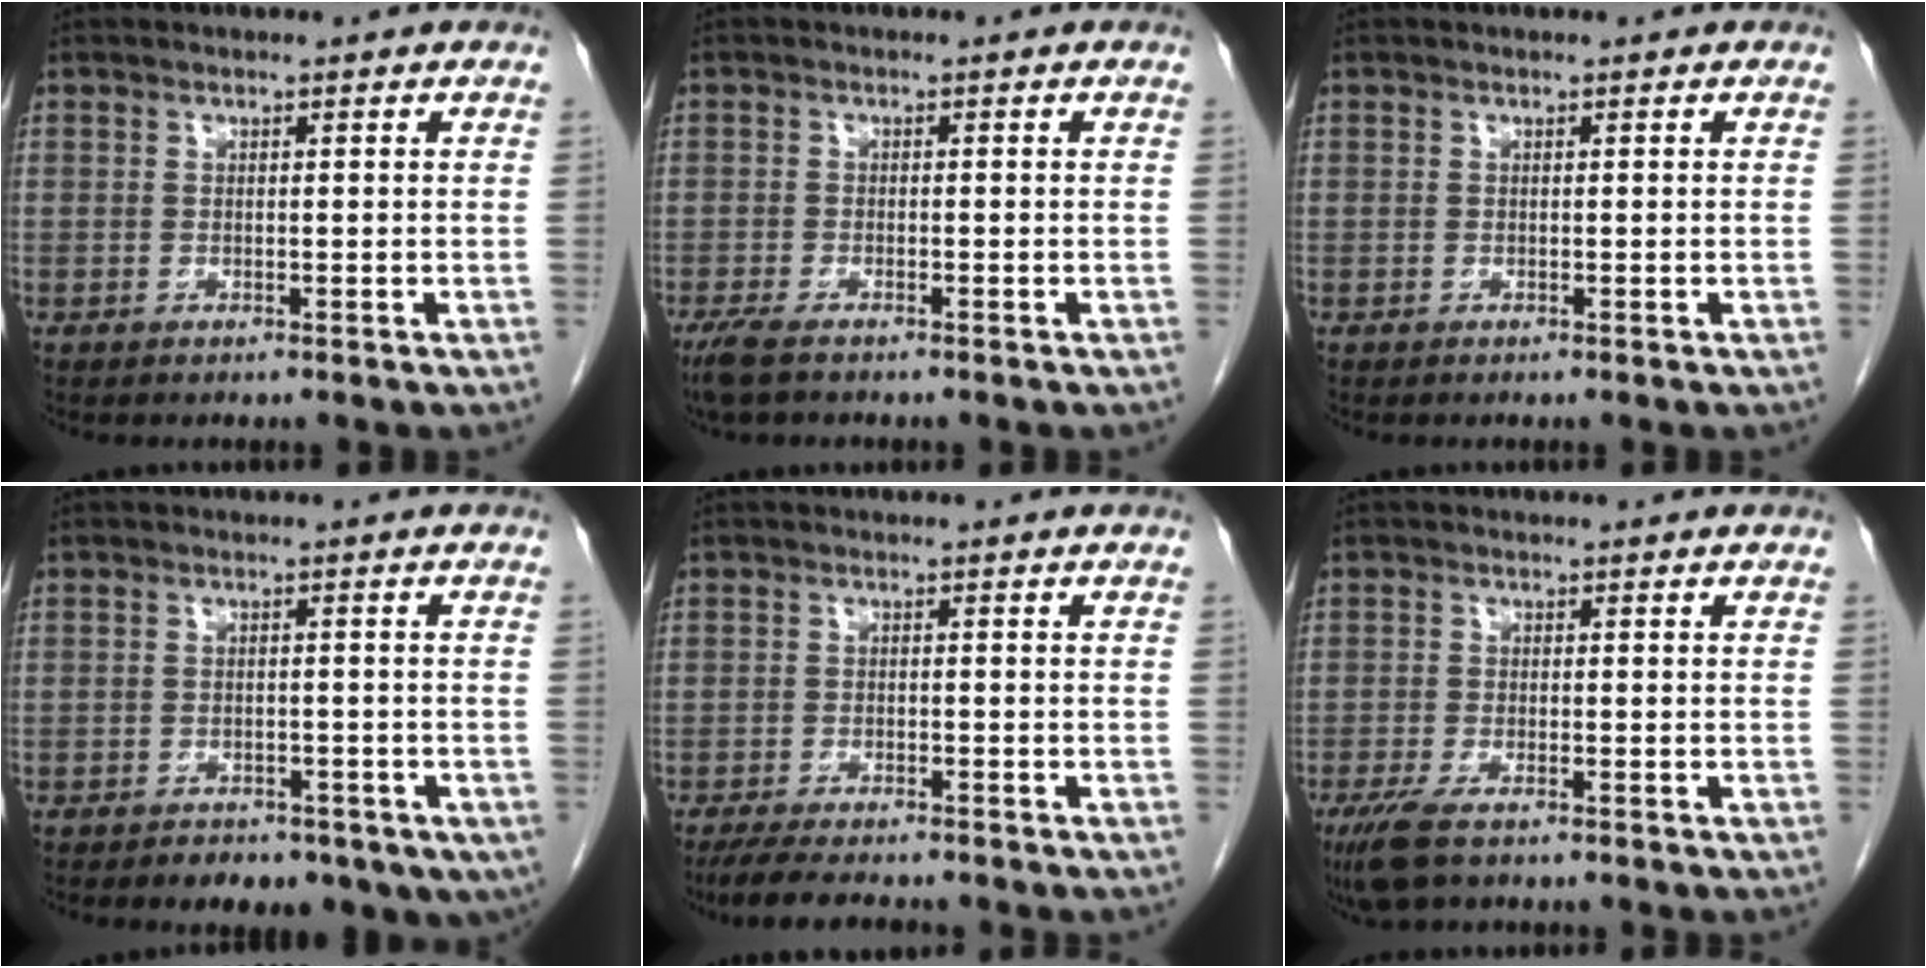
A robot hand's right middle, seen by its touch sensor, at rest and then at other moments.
{"total": 3.5, "force": [-2.7, 0.7, 2.2], "torque": [-0.048, -0.011, -0.046]}
{"total": 0.0}
{"total": 9.4, "force": [-6.1, 5.3, 4.9], "torque": [-0.064, 0.004, -0.073]}
{"total": 7.0, "force": [-6.1, 1.0, 3.3], "torque": [-0.055, -0.018, -0.099]}
{"total": 5.0, "force": [-3.5, 1.2, 3.5], "torque": [-0.074, -0.014, -0.060]}